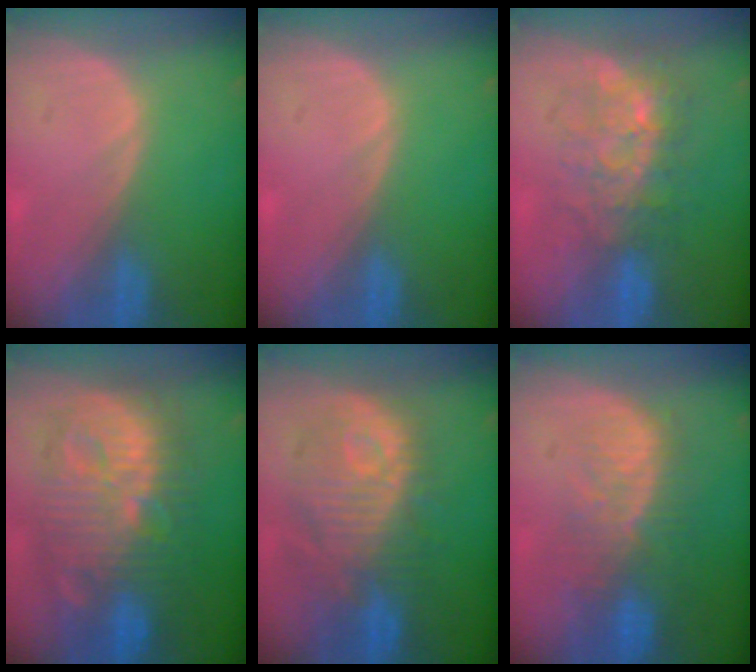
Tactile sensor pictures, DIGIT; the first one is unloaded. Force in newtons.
{"total": 0.0}
{"total": 8.4, "press": 7.5, "slide": 4.0}
{"total": 13.8, "press": 13.7, "slide": 1.3}
{"total": 11.3, "press": 10.6, "slide": 3.7}
{"total": 10.1, "press": 8.5, "slide": 5.6}